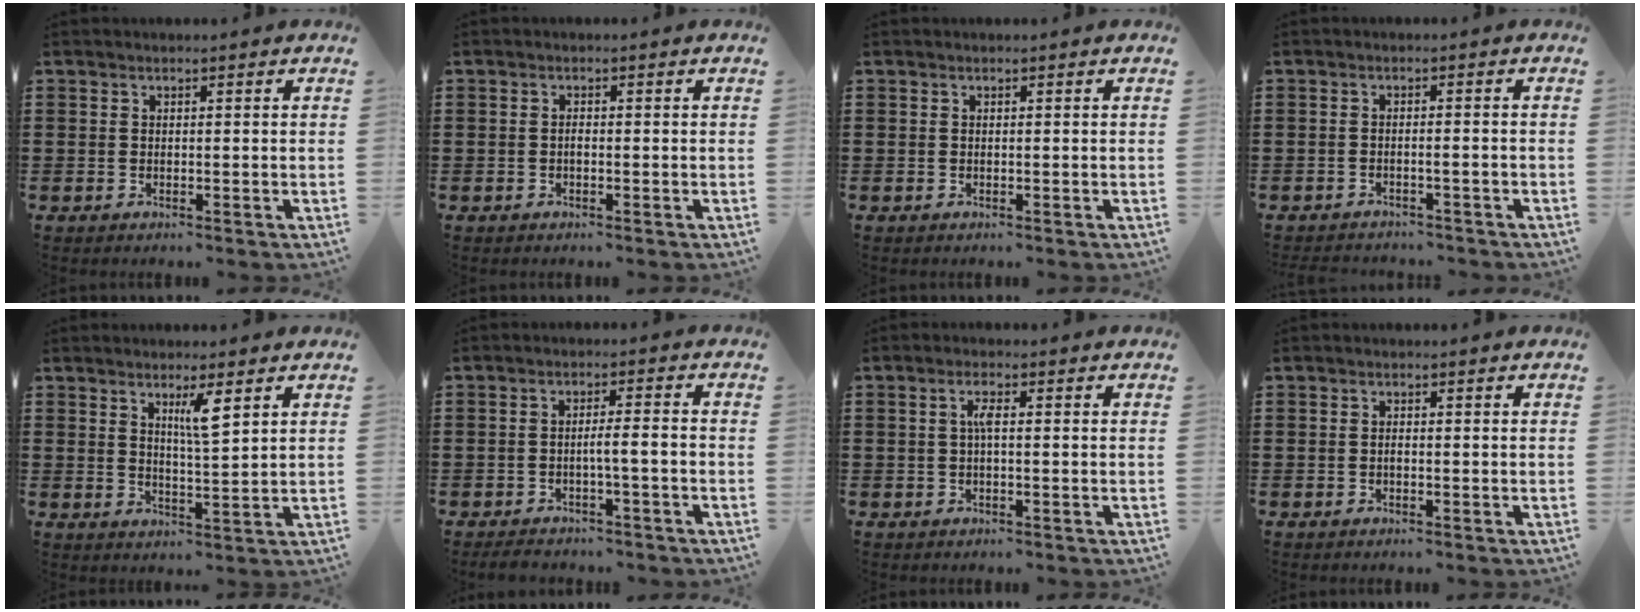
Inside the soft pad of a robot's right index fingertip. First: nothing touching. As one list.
[{"total": 0.8, "force": [-0.3, 0.2, 0.6], "torque": [-0.015, -0.004, -0.005]}, {"total": 0.0}, {"total": 1.6, "force": [-1.5, 0.2, 0.4], "torque": [-0.013, 0.000, -0.031]}, {"total": 4.0, "force": [2.1, 0.5, 3.4], "torque": [-0.065, -0.002, 0.032]}, {"total": 3.2, "force": [-2.2, 0.2, 2.3], "torque": [-0.043, -0.001, -0.044]}, {"total": 2.4, "force": [0.1, 0.5, 2.4], "torque": [-0.046, 0.003, -0.001]}, {"total": 0.6, "force": [-0.2, 0.2, 0.5], "torque": [-0.011, -0.003, -0.004]}]